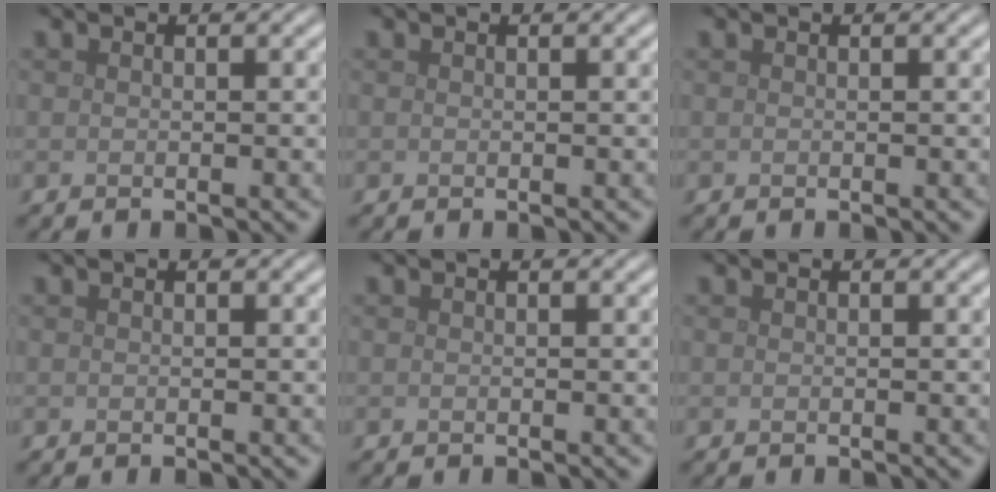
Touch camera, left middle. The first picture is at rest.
{"total": 0.0}
{"total": 0.0}
{"total": 0.0}
{"total": 0.0}
{"total": 0.0}